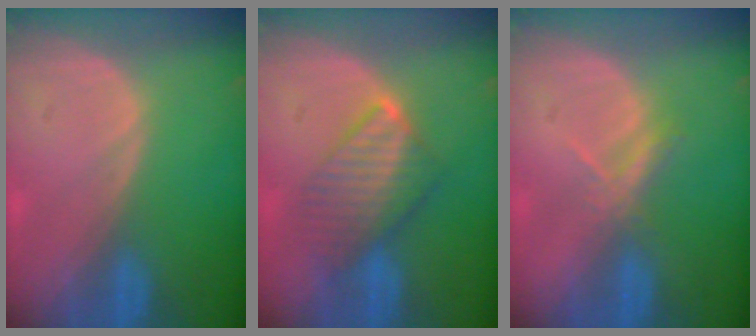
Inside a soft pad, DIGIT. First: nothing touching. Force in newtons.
{"total": 6.4, "press": 6.4, "slide": 0.6}
{"total": 2.6, "press": 2.5, "slide": 0.9}